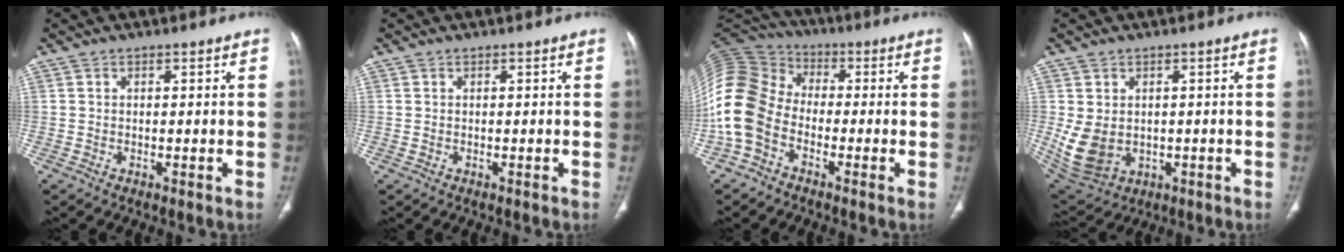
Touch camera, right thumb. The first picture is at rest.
{"total": 0.0}
{"total": 15.5, "force": [-4.6, 11.4, 9.5], "torque": [-0.208, 0.054, -0.104]}
{"total": 9.1, "force": [-0.4, 7.1, 5.6], "torque": [-0.106, -0.006, 0.020]}